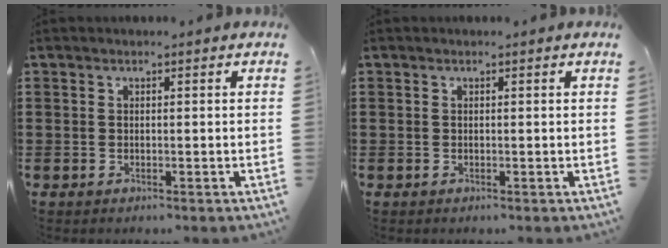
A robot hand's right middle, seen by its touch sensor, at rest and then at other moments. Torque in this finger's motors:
{"motor_torque": [-0.34, -0.36, 0.08, -0.01]}